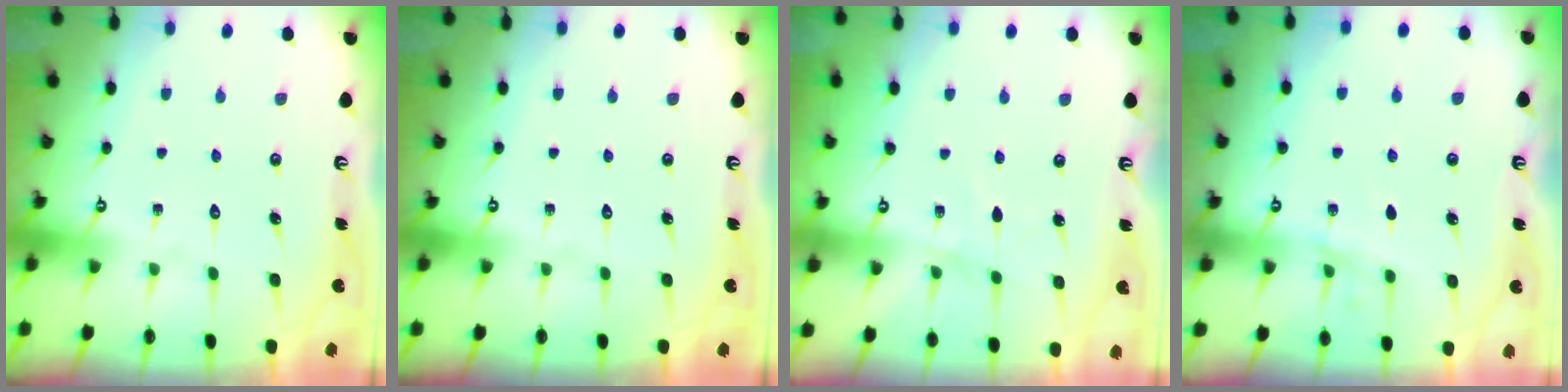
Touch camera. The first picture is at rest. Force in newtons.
{"total": 0.0}
{"total": 2.6, "press": 2.6, "slide": 0.3}
{"total": 5.1, "press": 5.0, "slide": 1.3}